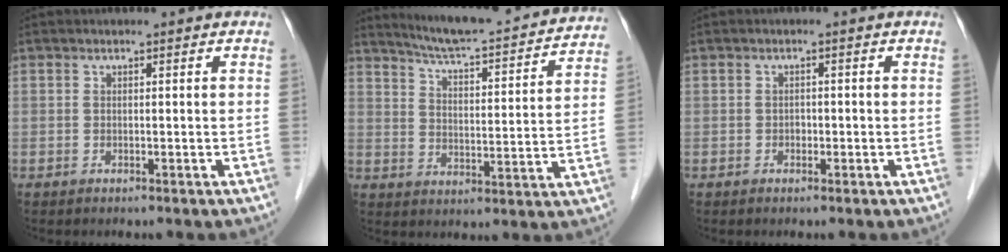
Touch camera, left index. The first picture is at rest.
{"total": 20.1, "force": [18.7, 1.5, 7.2], "torque": [-0.108, -0.023, 0.246]}
{"total": 0.9, "force": [-0.3, 0.6, 0.5], "torque": [-0.007, 0.003, -0.006]}